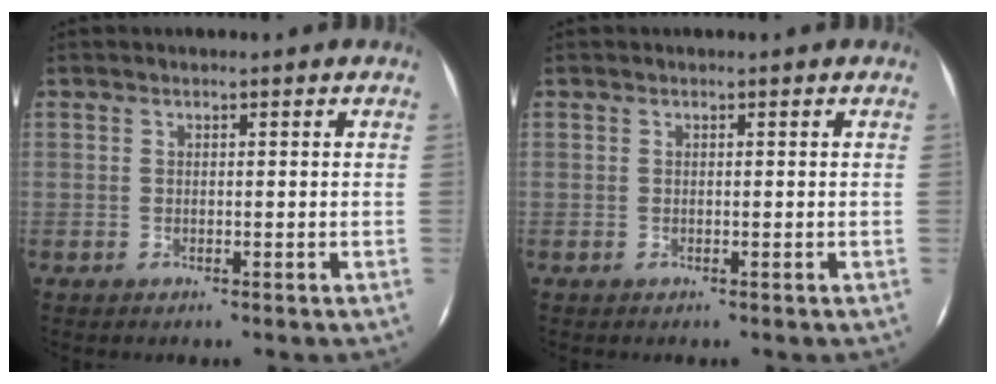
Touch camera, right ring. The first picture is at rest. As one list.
[{"total": 0.0}]